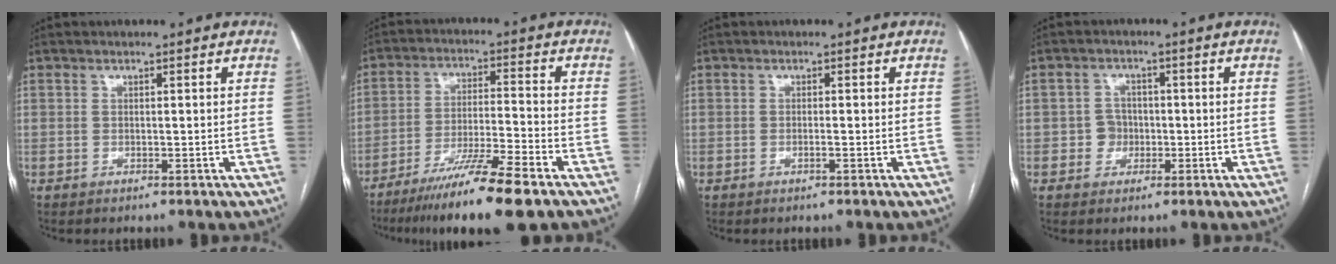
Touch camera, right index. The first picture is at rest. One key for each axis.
{"total": 12.9, "fx": -9.0, "fy": -0.6, "fz": 9.3, "tx": -0.162, "ty": -0.037, "tz": -0.156}
{"total": 0.8, "fx": -0.3, "fy": -0.1, "fz": 0.7, "tx": -0.013, "ty": 0.001, "tz": -0.006}
{"total": 3.0, "fx": -0.7, "fy": 2.8, "fz": 0.8, "tx": -0.006, "ty": 0.010, "tz": -0.011}